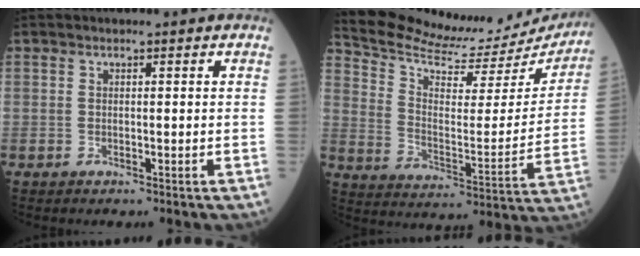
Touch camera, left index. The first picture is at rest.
{"total": 23.8, "force": [22.8, 4.3, 5.2], "torque": [-0.093, -0.063, 0.311]}